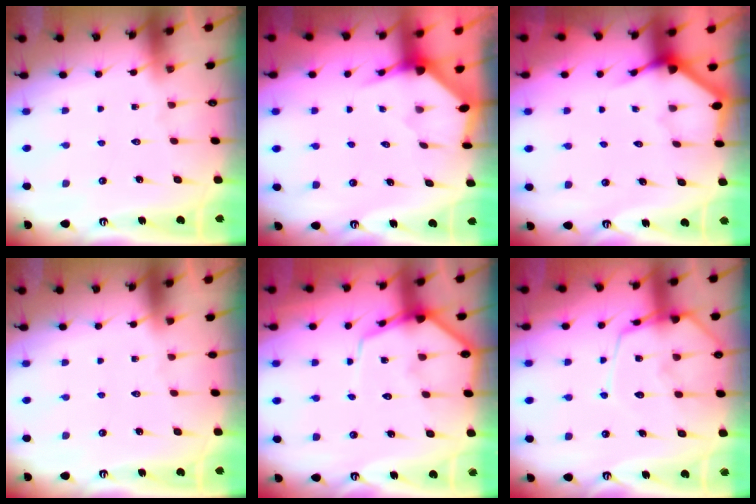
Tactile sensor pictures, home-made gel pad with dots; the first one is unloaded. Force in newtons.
{"total": 3.1, "press": 3.1, "slide": 0.1}
{"total": 4.1, "press": 4.1, "slide": 0.1}
{"total": 0.0}
{"total": 8.7, "press": 8.7, "slide": 0.9}
{"total": 11.9, "press": 11.9, "slide": 1.0}